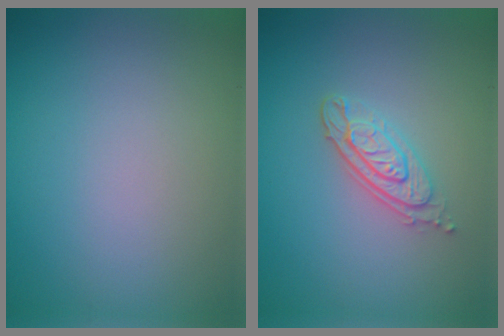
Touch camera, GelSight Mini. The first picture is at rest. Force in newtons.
{"total": 3.1, "press": 2.6, "slide": 1.7}